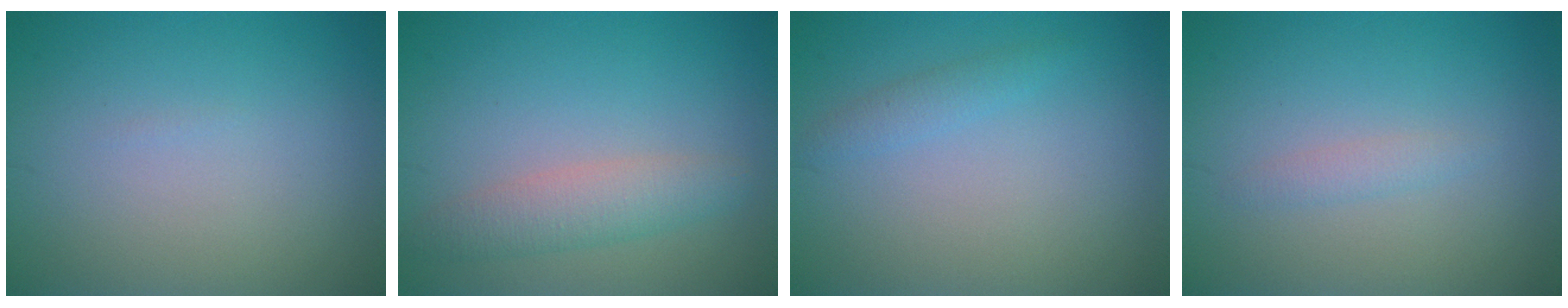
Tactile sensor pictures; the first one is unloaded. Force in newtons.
{"total": 3.0, "press": 3.0, "slide": 0.1}
{"total": 1.3, "press": 1.3, "slide": 0.1}
{"total": 1.1, "press": 1.1, "slide": 0.1}